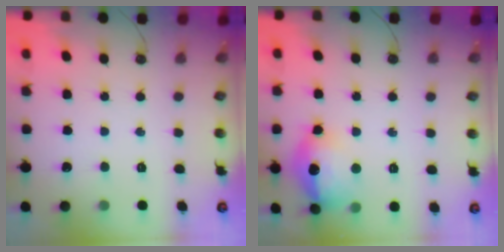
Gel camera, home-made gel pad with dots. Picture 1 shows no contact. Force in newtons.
{"total": 15.2, "press": 15.2, "slide": 1.3}